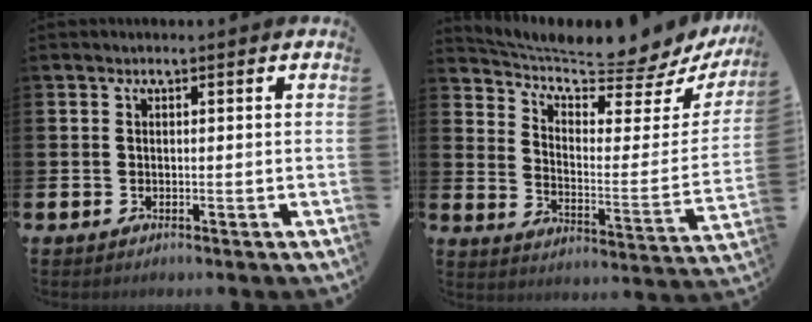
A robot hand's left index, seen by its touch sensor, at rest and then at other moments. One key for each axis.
{"total": 6.8, "fx": 6.3, "fy": 1.0, "fz": 2.3, "tx": -0.067, "ty": -0.067, "tz": 0.098}